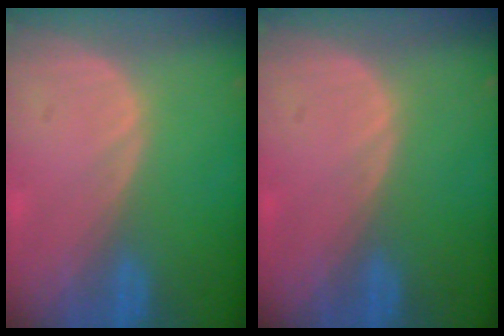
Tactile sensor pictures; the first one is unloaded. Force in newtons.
{"total": 0.0}